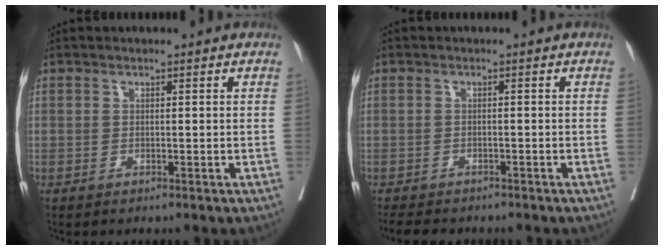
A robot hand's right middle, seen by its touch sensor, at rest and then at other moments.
{"total": 7.2, "force": [-6.2, 2.2, 2.9], "torque": [-0.053, -0.008, -0.087]}